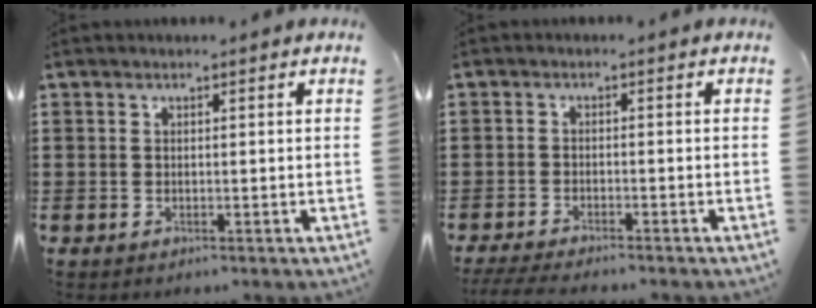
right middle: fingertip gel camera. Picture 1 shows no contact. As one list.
[{"total": 2.9, "force": [-2.7, -0.1, 1.0], "torque": [-0.025, -0.006, -0.056]}]